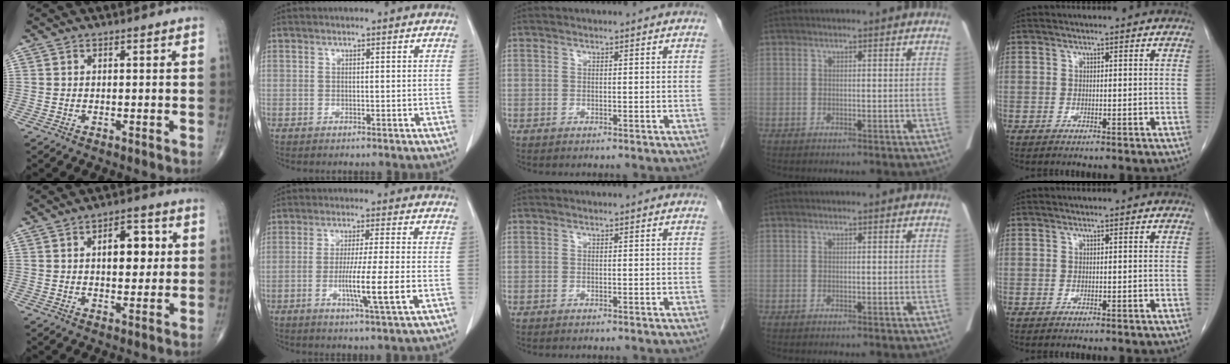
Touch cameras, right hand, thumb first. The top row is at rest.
{"thumb": {"total": 8.2, "force": [1.6, 4.5, 6.6], "torque": [-0.066, 0.002, 0.023]}, "index": {"total": 8.6, "force": [-2.2, -0.8, 8.2], "torque": [-0.142, -0.019, -0.040]}}